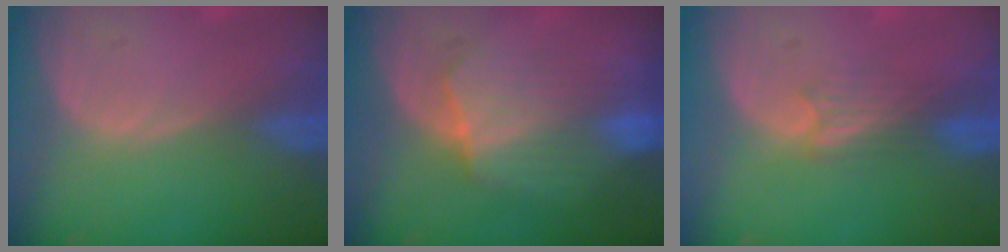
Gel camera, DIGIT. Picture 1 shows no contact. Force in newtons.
{"total": 7.1, "press": 6.9, "slide": 1.3}
{"total": 3.2, "press": 2.9, "slide": 1.4}